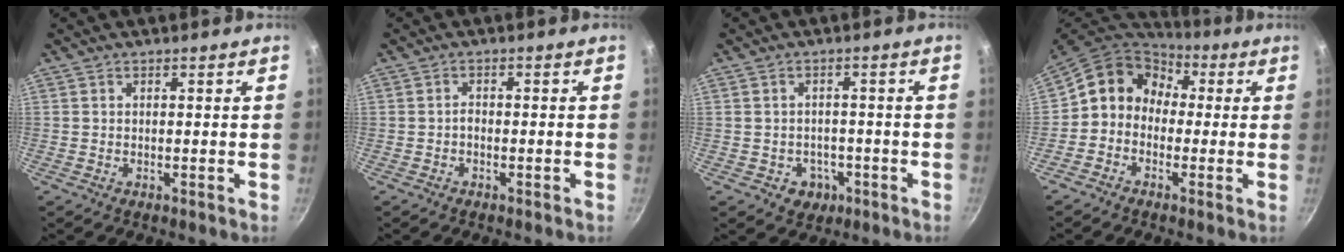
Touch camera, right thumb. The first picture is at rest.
{"total": 1.2, "force": [-0.8, 0.5, 0.7], "torque": [-0.018, 0.015, -0.015]}
{"total": 4.5, "force": [-1.7, 3.9, 1.6], "torque": [-0.004, 0.017, -0.009]}
{"total": 11.5, "force": [0.4, 9.9, 5.8], "torque": [-0.076, 0.038, -0.022]}